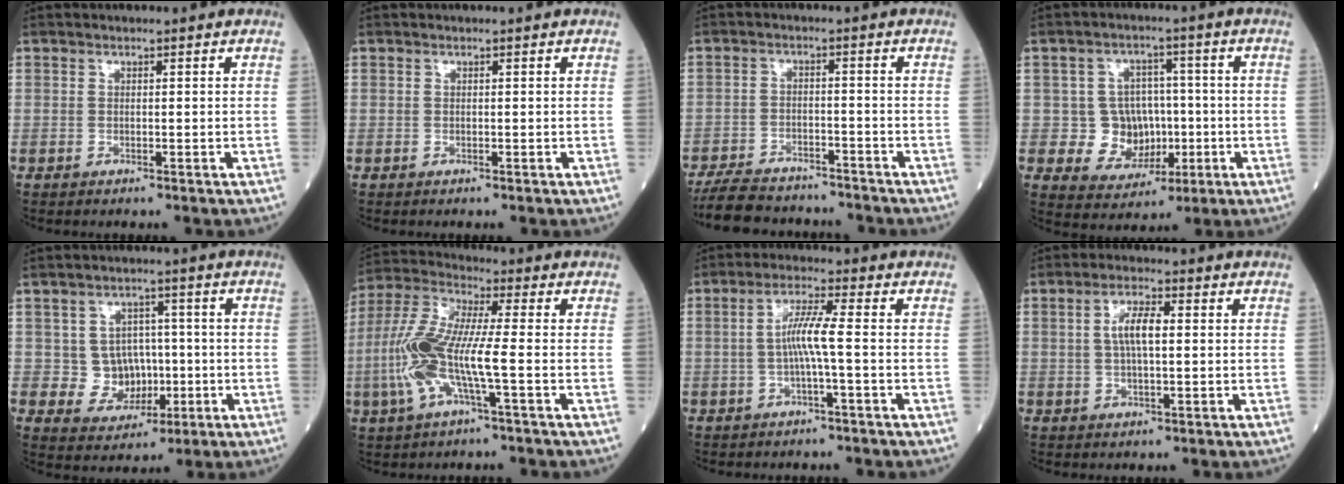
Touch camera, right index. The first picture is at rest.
{"total": 0.0}
{"total": 12.0, "force": [-10.9, 3.1, 3.8], "torque": [-0.067, 0.003, -0.163]}
{"total": 7.8, "force": [-0.7, 7.2, 3.0], "torque": [-0.037, 0.019, 0.000]}
{"total": 6.6, "force": [-0.2, 6.0, 2.7], "torque": [-0.035, 0.014, 0.007]}
{"total": 12.2, "force": [-2.5, 1.5, 11.8], "torque": [-0.265, 0.005, -0.058]}
{"total": 5.1, "force": [-0.6, -0.3, 5.1], "torque": [-0.100, 0.010, -0.011]}
{"total": 5.3, "force": [0.9, 2.2, 4.8], "torque": [-0.093, 0.011, 0.017]}